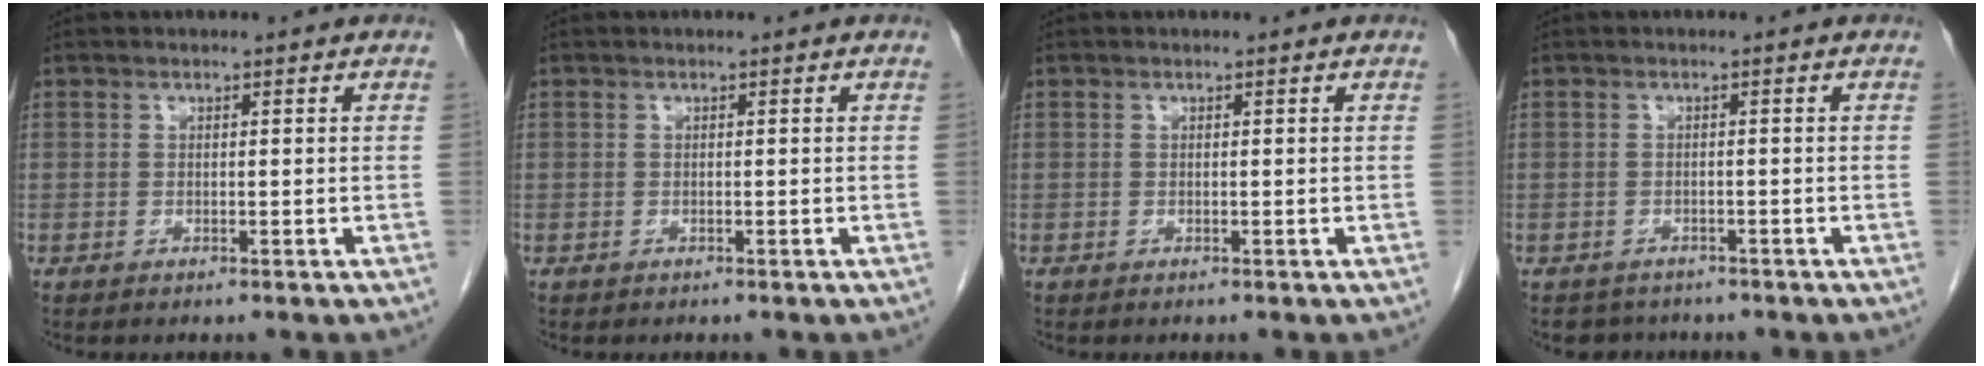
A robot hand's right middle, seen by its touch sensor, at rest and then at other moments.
{"total": 0.0}
{"total": 0.0}
{"total": 2.6, "force": [-2.2, 1.4, -0.2], "torque": [-0.004, 0.001, -0.033]}